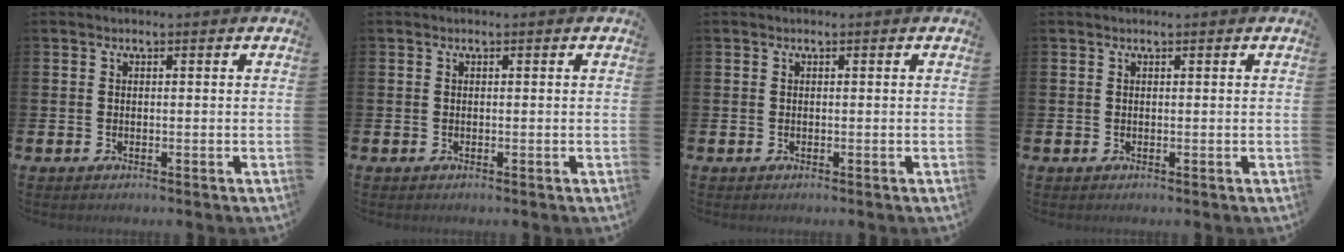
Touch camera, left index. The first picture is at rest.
{"total": 0.0}
{"total": 0.0}
{"total": 0.0}